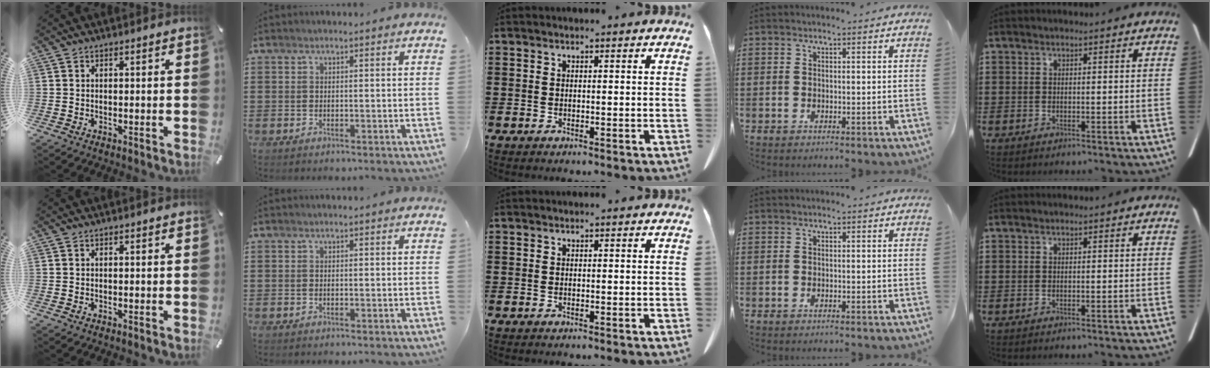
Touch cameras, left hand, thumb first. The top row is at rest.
{}